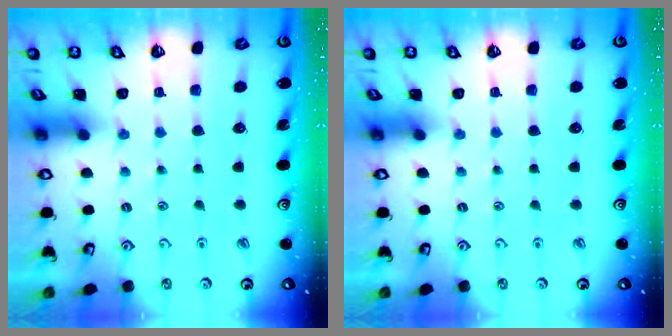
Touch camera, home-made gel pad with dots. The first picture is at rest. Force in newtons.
{"total": 0.0}